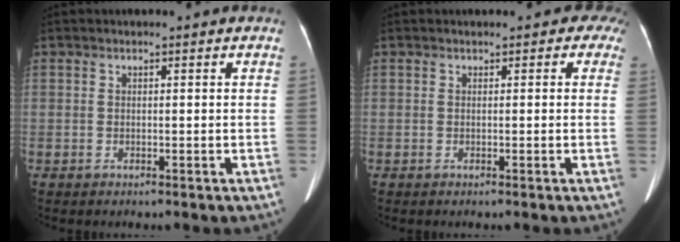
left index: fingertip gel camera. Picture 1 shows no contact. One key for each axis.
{"total": 2.0, "fx": 0.9, "fy": 1.4, "fz": 1.2, "tx": 0.000, "ty": 0.007, "tz": 0.003}